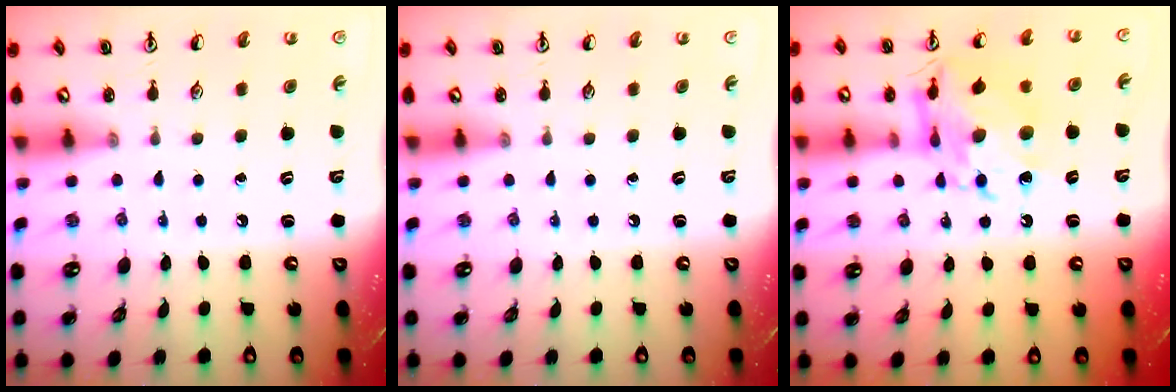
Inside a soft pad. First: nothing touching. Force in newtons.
{"total": 0.0}
{"total": 13.1, "press": 13.0, "slide": 1.4}